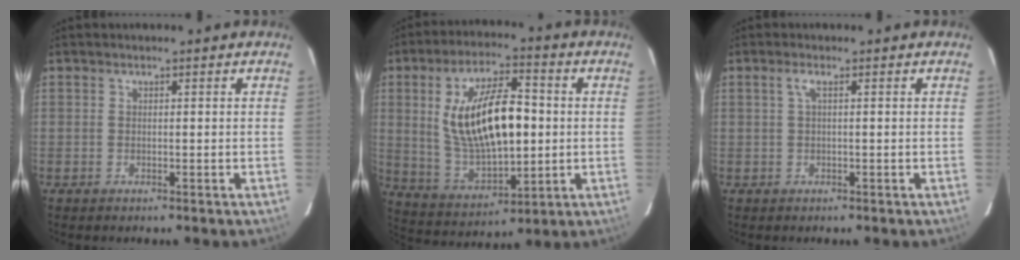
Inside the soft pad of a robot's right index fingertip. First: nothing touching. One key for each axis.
{"total": 18.4, "fx": 1.8, "fy": 7.8, "fz": 16.5, "tx": -0.312, "ty": 0.004, "tz": 0.051}
{"total": 1.3, "fx": 0.2, "fy": -0.2, "fz": 1.3, "tx": -0.024, "ty": 0.004, "tz": 0.003}